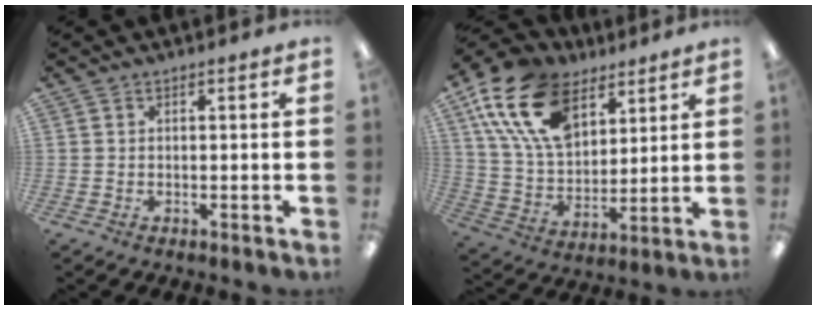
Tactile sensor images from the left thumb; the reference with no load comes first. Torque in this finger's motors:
{"motor_torque": [0.36, 0.60, 1.23, -1.54, 0.54]}